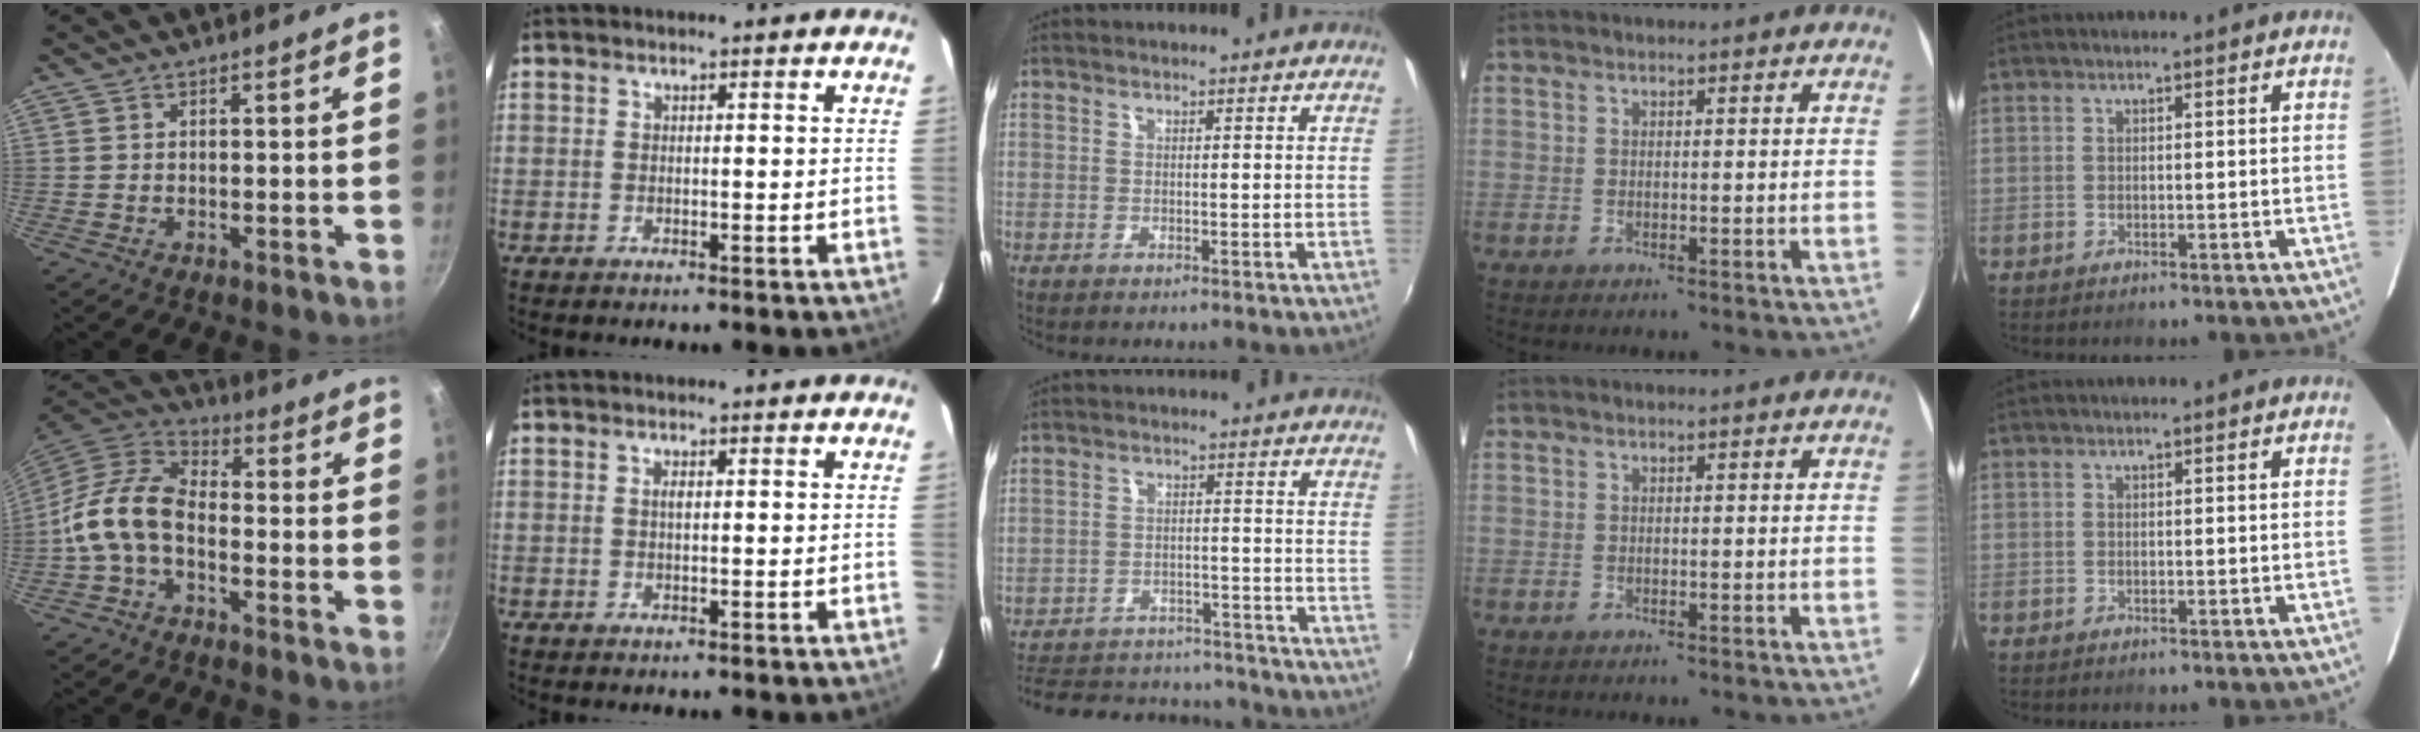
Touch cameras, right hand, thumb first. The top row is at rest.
{"thumb": {"total": 11.3, "force": [-3.1, 6.7, 8.6], "torque": [-0.158, 0.046, -0.075]}, "index": {"total": 0.9, "force": [0.2, 0.4, 0.8], "torque": [-0.014, 0.003, 0.001]}, "middle": {"total": 20.4, "force": [-16.9, 8.7, 7.2], "torque": [-0.167, 0.029, -0.211]}}